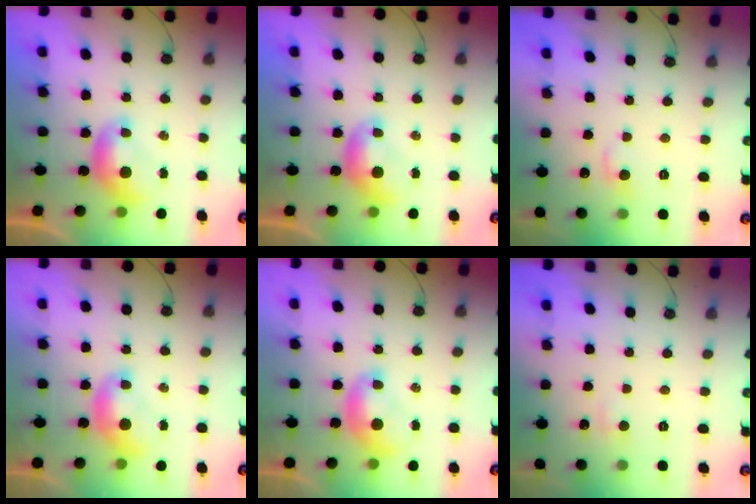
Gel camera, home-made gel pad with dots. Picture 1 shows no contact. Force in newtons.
{"total": 0.0}
{"total": 0.8, "press": 0.1, "slide": 0.8}
{"total": 1.2, "press": 1.2, "slide": 0.0}
{"total": 1.2, "press": 1.2, "slide": 0.0}
{"total": 1.9, "press": 1.9, "slide": 0.5}